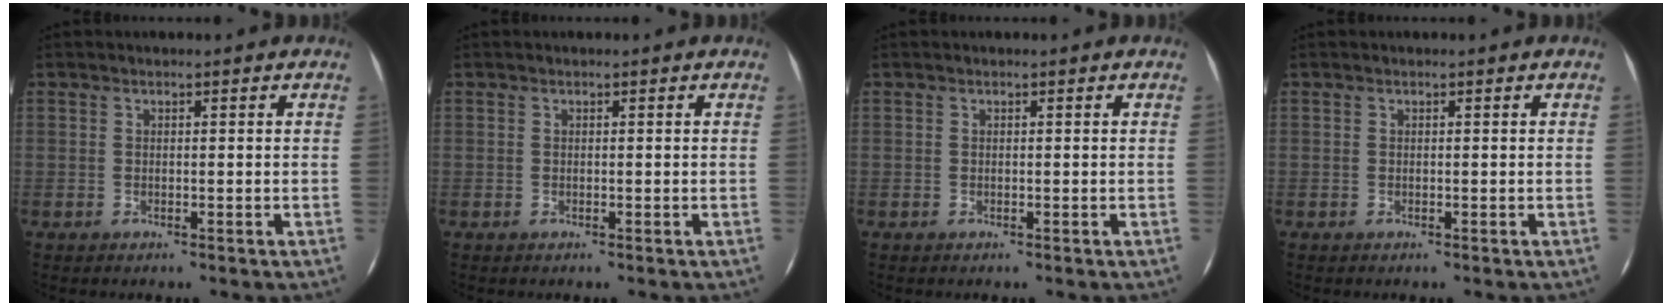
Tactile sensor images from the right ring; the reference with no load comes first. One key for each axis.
{"total": 0.0}
{"total": 0.0}
{"total": 0.0}